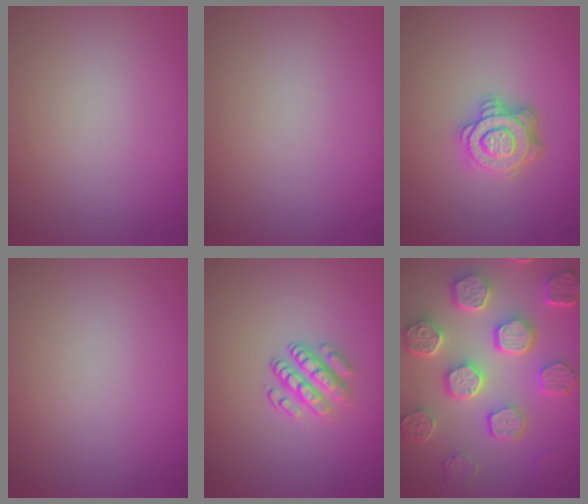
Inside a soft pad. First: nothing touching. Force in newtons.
{"total": 0.0}
{"total": 4.3, "press": 3.4, "slide": 2.7}
{"total": 0.0}
{"total": 2.9, "press": 2.5, "slide": 1.5}
{"total": 8.3, "press": 6.2, "slide": 5.6}